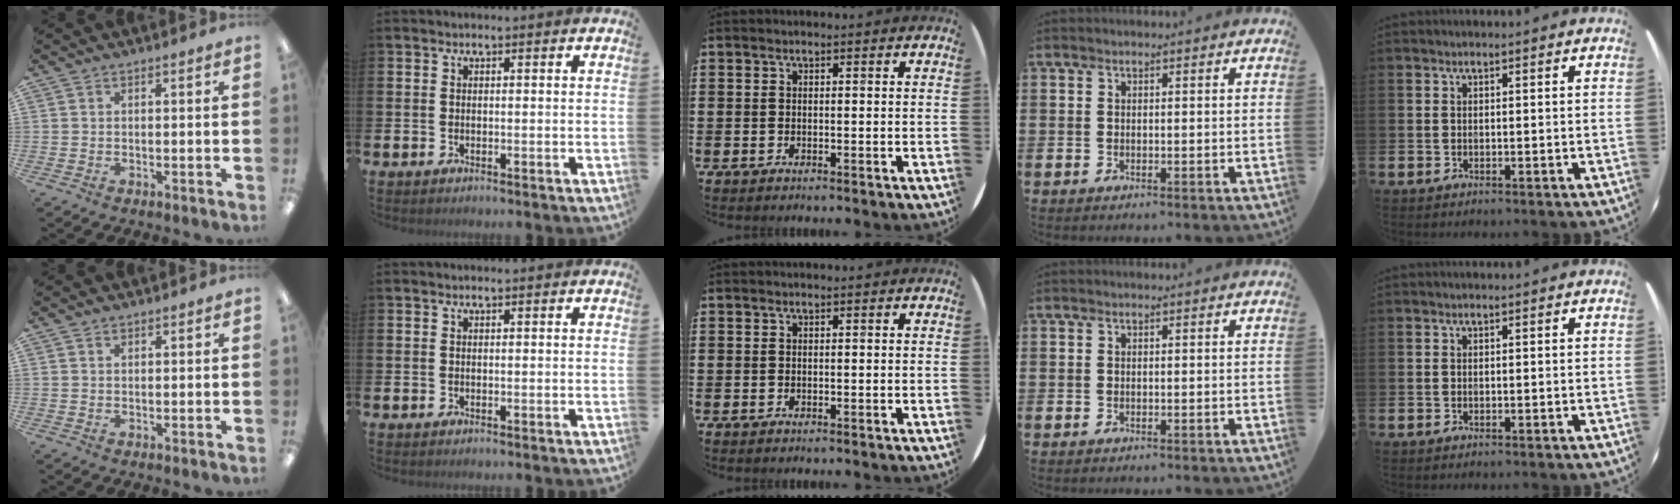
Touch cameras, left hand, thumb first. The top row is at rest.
{"thumb": {"total": 0.7, "force": [0.6, 0.4, 0.1], "torque": [-0.002, 0.001, 0.011]}}